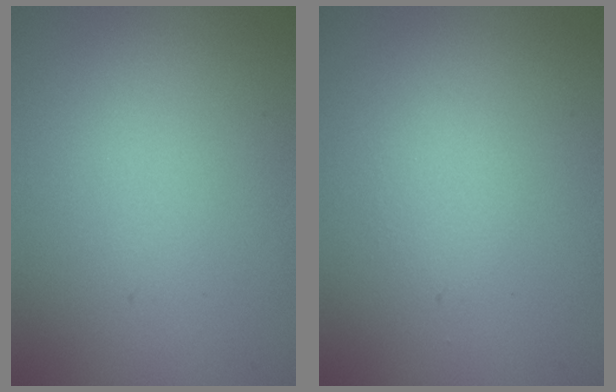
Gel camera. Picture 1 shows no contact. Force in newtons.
{"total": 0.6, "press": 0.6, "slide": 0.0}